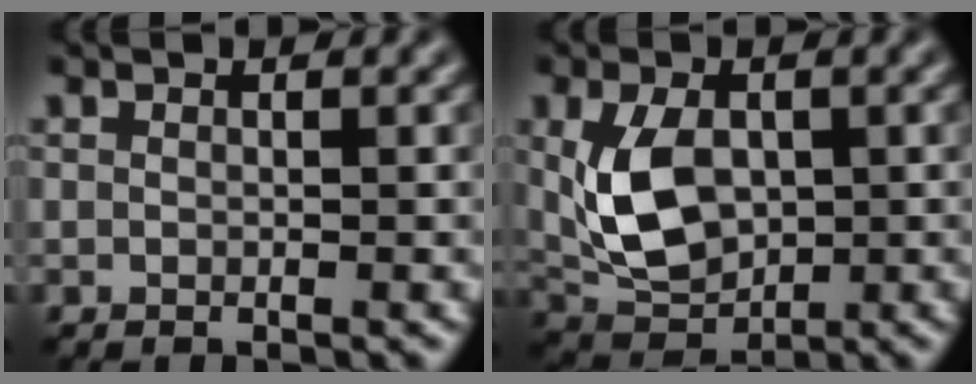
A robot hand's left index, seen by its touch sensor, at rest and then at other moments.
{"total": 5.9, "force": [0.2, 3.8, 4.5], "torque": [-0.098, -0.004, 0.012]}